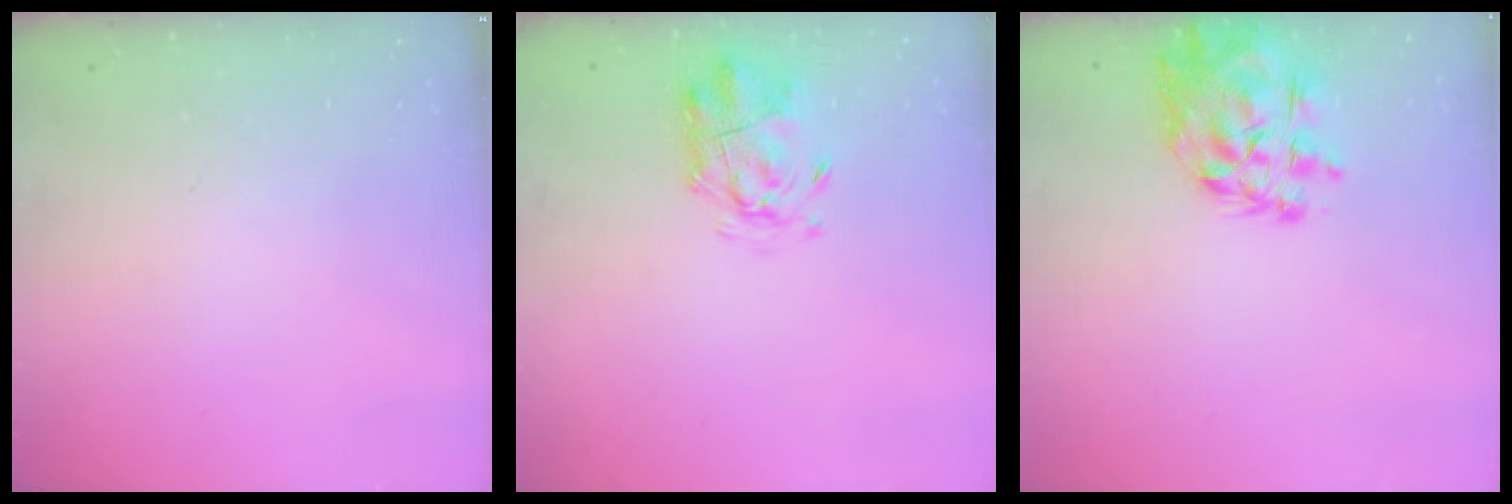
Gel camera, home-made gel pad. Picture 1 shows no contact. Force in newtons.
{"total": 3.5, "press": 3.2, "slide": 1.3}
{"total": 10.2, "press": 9.6, "slide": 3.5}